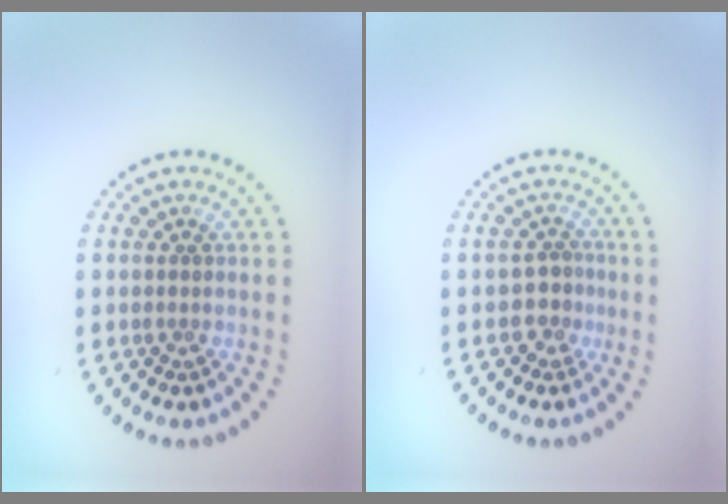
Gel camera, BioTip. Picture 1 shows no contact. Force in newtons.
{"total": 2.0, "press": 1.7, "slide": 1.1}